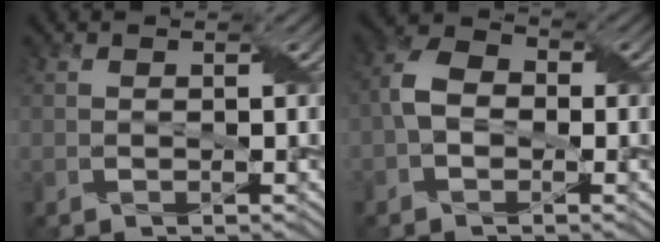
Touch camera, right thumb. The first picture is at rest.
{"total": 4.7, "force": [-0.9, 3.5, 3.0], "torque": [-0.071, 0.009, -0.025]}